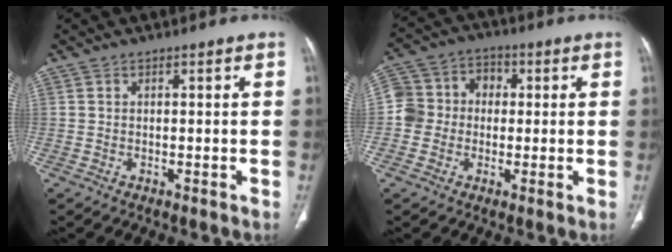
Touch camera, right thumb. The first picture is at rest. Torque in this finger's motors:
{"motor_torque": [0.87, 0.78, 0.53, 0.29, 0.04]}